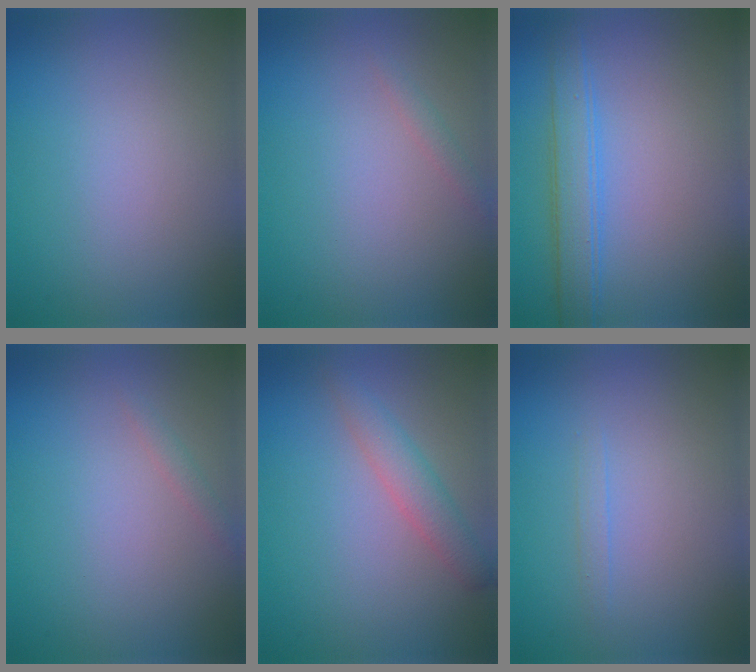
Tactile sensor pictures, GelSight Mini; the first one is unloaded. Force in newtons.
{"total": 0.7, "press": 0.7, "slide": 0.0}
{"total": 3.1, "press": 3.1, "slide": 0.2}
{"total": 0.7, "press": 0.7, "slide": 0.0}
{"total": 2.4, "press": 2.4, "slide": 0.2}
{"total": 0.6, "press": 0.6, "slide": 0.0}